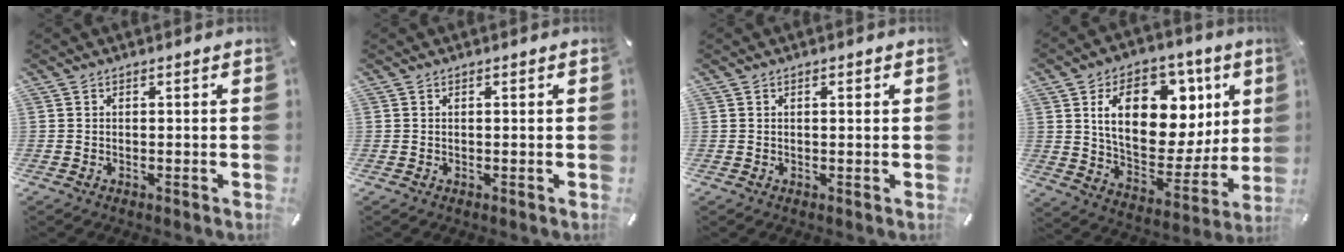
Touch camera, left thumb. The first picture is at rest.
{"total": 0.0}
{"total": 0.9, "force": [0.3, 0.3, 0.8], "torque": [-0.016, 0.003, 0.005]}
{"total": 21.2, "force": [8.0, 13.5, 14.2], "torque": [-0.207, -0.032, 0.141]}